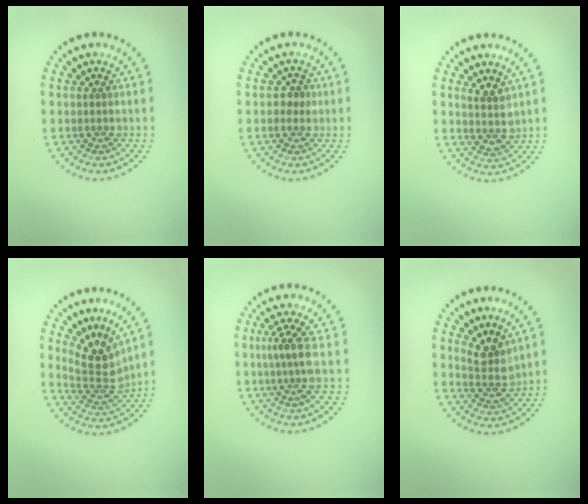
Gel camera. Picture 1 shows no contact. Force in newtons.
{"total": 1.3, "press": 1.3, "slide": 0.2}
{"total": 2.2, "press": 1.7, "slide": 1.3}
{"total": 3.8, "press": 2.7, "slide": 2.6}
{"total": 2.8, "press": 2.1, "slide": 1.9}
{"total": 2.9, "press": 2.1, "slide": 2.0}